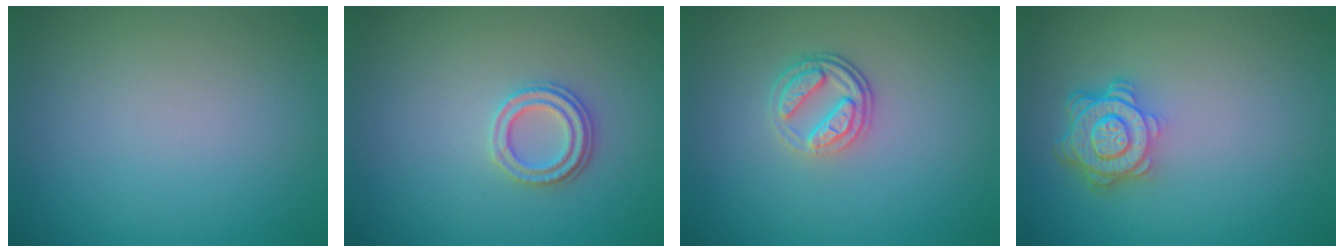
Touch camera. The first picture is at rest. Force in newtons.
{"total": 2.3, "press": 2.1, "slide": 1.0}
{"total": 3.0, "press": 2.5, "slide": 1.7}
{"total": 4.8, "press": 3.6, "slide": 3.1}